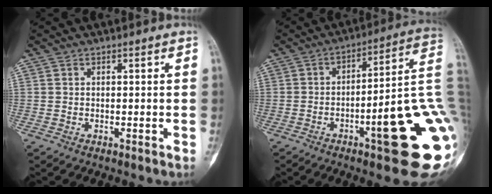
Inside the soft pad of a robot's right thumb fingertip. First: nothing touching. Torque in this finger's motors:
{"motor_torque": [3.10, 1.91, 2.06, -0.71, 0.48]}